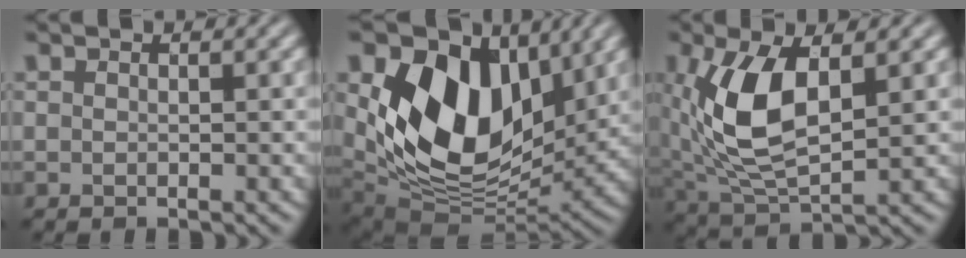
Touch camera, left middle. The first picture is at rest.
{"total": 13.5, "force": [4.1, 8.4, 9.7], "torque": [-0.167, -0.003, 0.073]}
{"total": 8.7, "force": [1.5, 4.5, 7.3], "torque": [-0.169, -0.001, 0.029]}